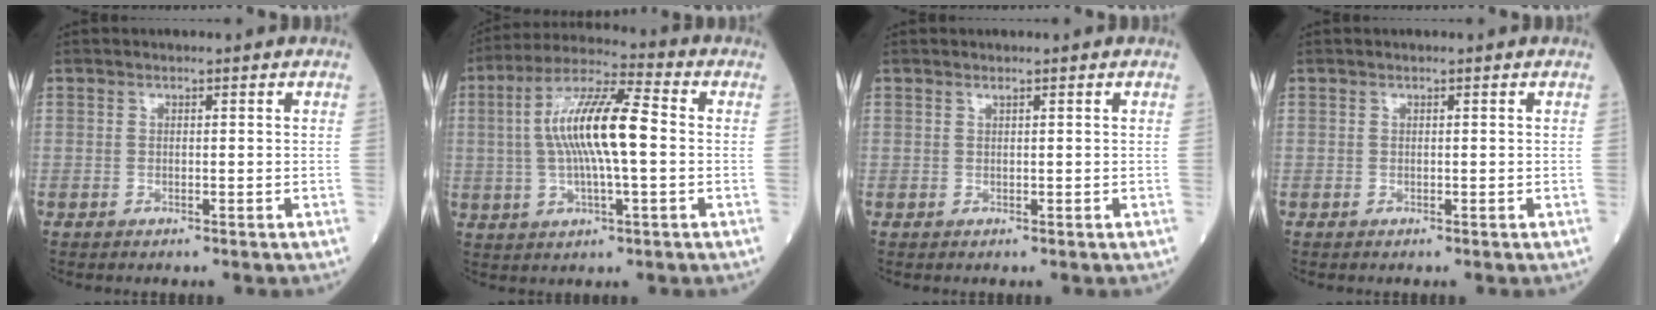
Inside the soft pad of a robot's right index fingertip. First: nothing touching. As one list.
[{"total": 12.8, "force": [0.4, 2.3, 12.6], "torque": [-0.243, 0.018, 0.003]}, {"total": 0.0}, {"total": 0.0}]